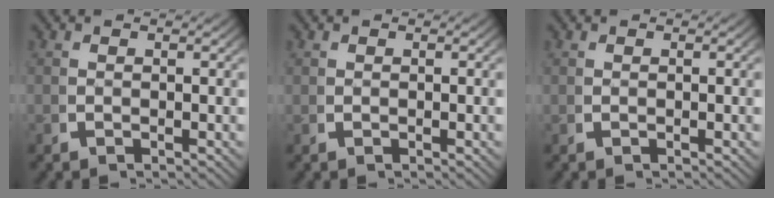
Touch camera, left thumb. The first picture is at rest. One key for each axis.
{"total": 0.0}
{"total": 0.0}